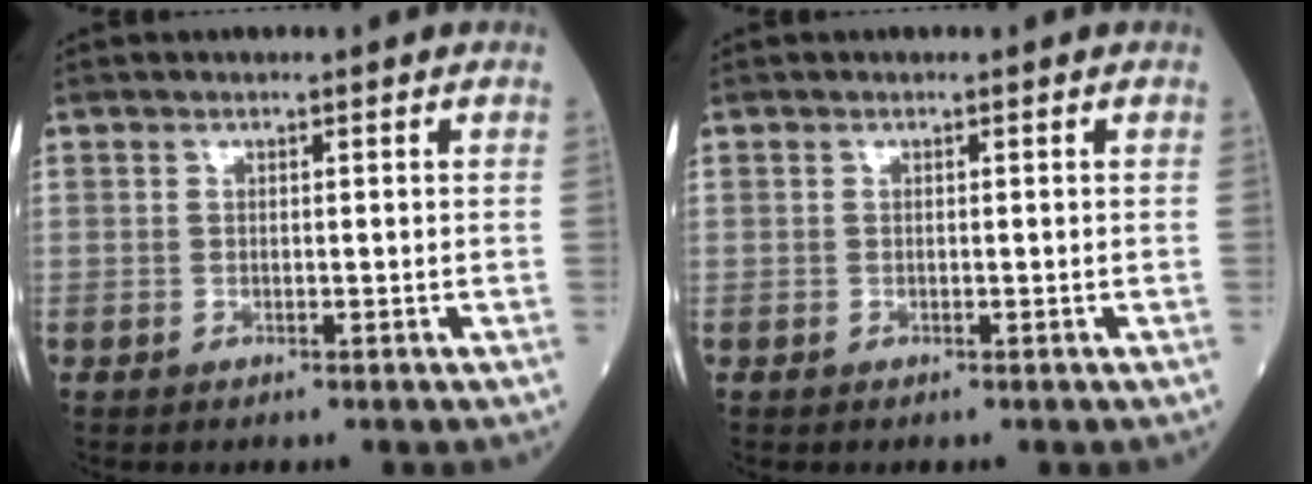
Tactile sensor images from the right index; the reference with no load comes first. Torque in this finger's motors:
{"motor_torque": [0.04, 0.02, 0.03, 0.01]}